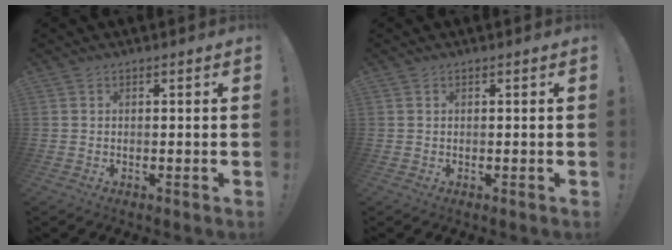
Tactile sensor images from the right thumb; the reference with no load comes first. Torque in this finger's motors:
{"motor_torque": [-0.05, 0.02, -0.22, 0.30, 0.03]}